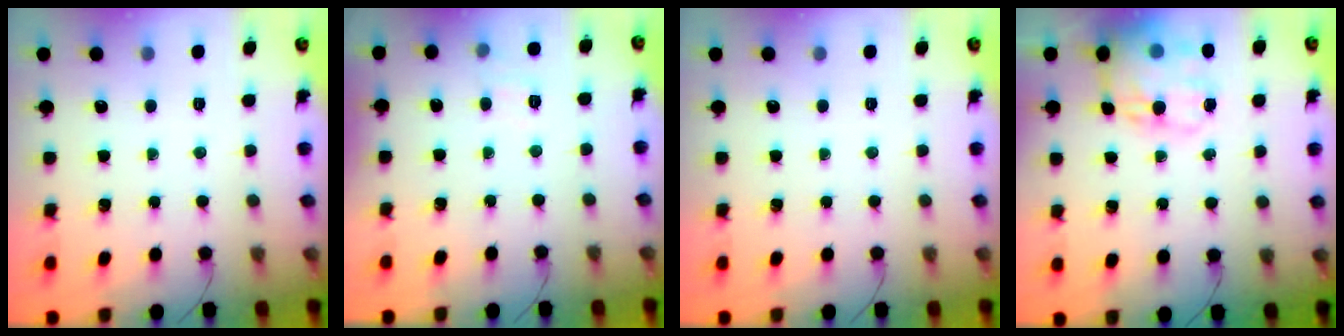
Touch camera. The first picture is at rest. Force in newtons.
{"total": 6.3, "press": 6.2, "slide": 1.5}
{"total": 0.0}
{"total": 17.8, "press": 17.3, "slide": 4.0}